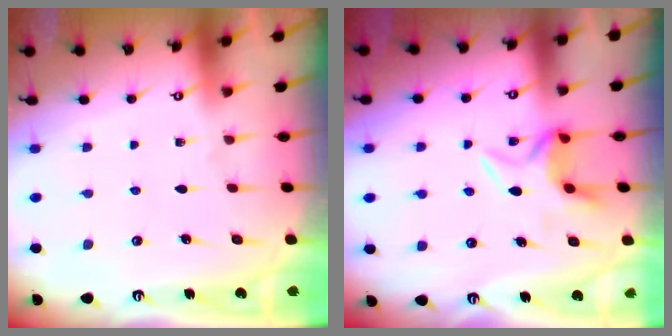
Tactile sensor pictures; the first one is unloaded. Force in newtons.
{"total": 5.3, "press": 5.1, "slide": 1.2}